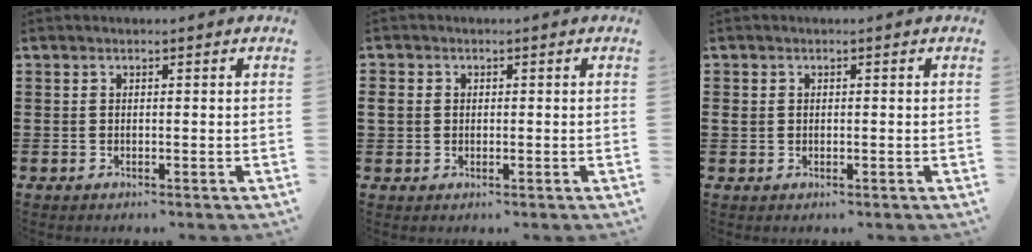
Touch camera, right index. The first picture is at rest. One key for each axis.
{"total": 1.8, "fx": 0.1, "fy": 1.6, "fz": 0.7, "tx": -0.018, "ty": 0.008, "tz": 0.001}
{"total": 1.0, "fx": 0.1, "fy": 0.9, "fz": 0.4, "tx": -0.009, "ty": 0.007, "tz": 0.001}